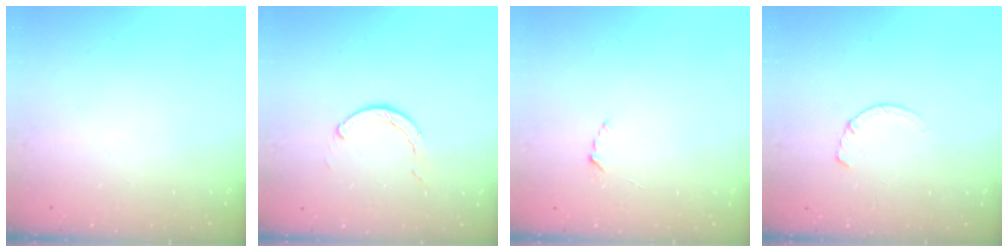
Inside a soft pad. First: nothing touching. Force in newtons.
{"total": 2.2, "press": 2.2, "slide": 0.3}
{"total": 1.9, "press": 1.9, "slide": 0.2}
{"total": 2.9, "press": 2.9, "slide": 0.4}